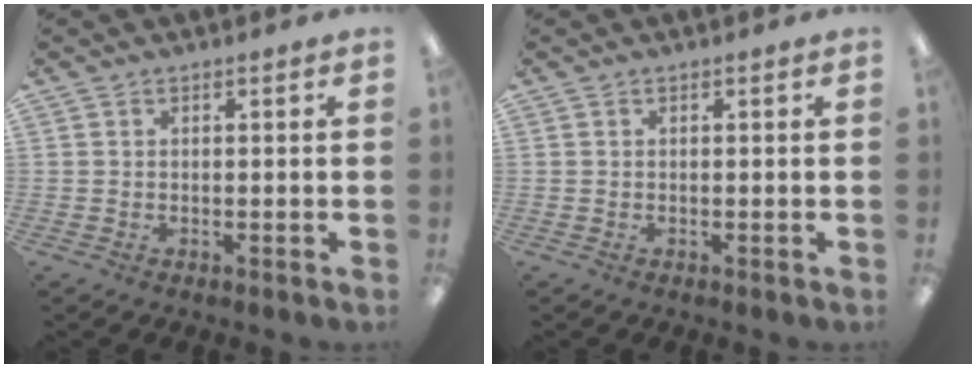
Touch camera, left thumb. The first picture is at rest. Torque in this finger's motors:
{"motor_torque": [0.00, 0.00, -0.01, 0.00, 0.00]}